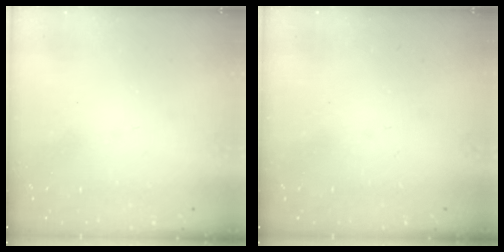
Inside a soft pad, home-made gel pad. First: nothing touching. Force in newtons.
{"total": 0.0}